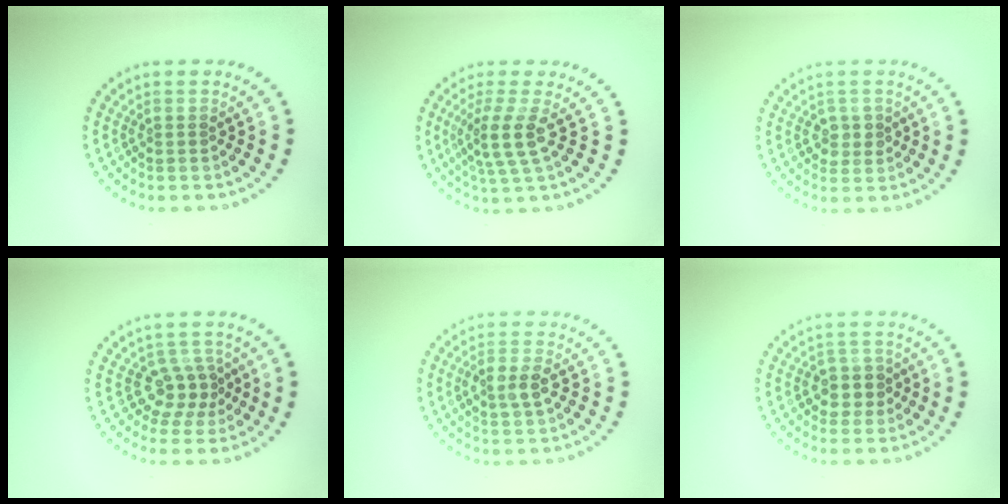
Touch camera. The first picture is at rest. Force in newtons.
{"total": 3.3, "press": 2.6, "slide": 2.0}
{"total": 1.8, "press": 1.7, "slide": 0.4}
{"total": 2.9, "press": 2.3, "slide": 1.7}
{"total": 2.5, "press": 2.4, "slide": 0.6}
{"total": 2.4, "press": 2.1, "slide": 1.1}